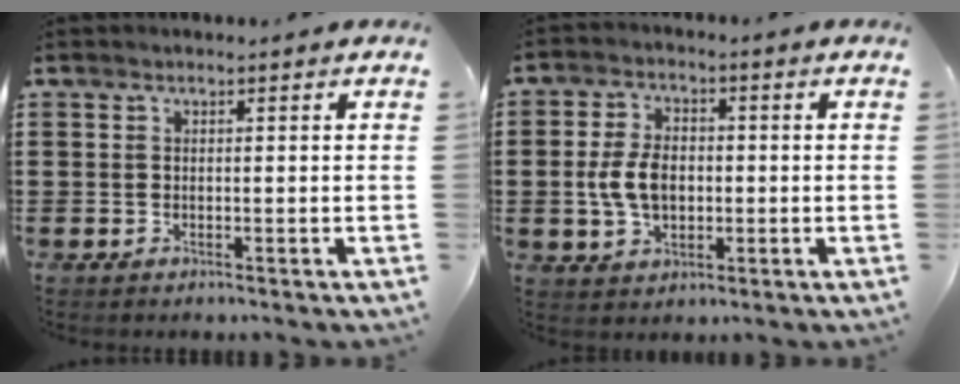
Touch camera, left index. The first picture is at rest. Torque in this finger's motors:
{"motor_torque": [1.06, 0.28, 0.57, 0.17]}